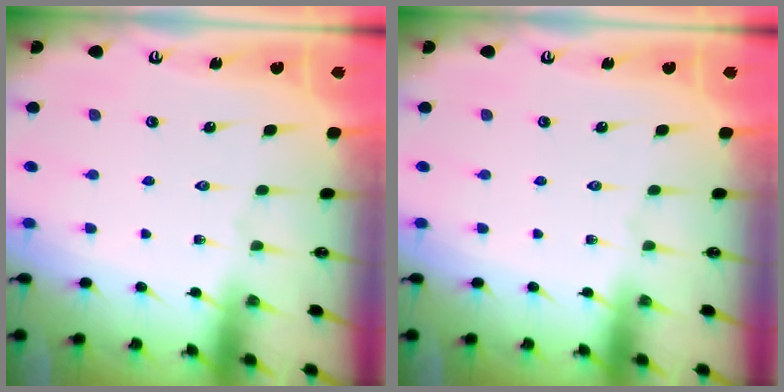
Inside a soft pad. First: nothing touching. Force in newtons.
{"total": 0.0}